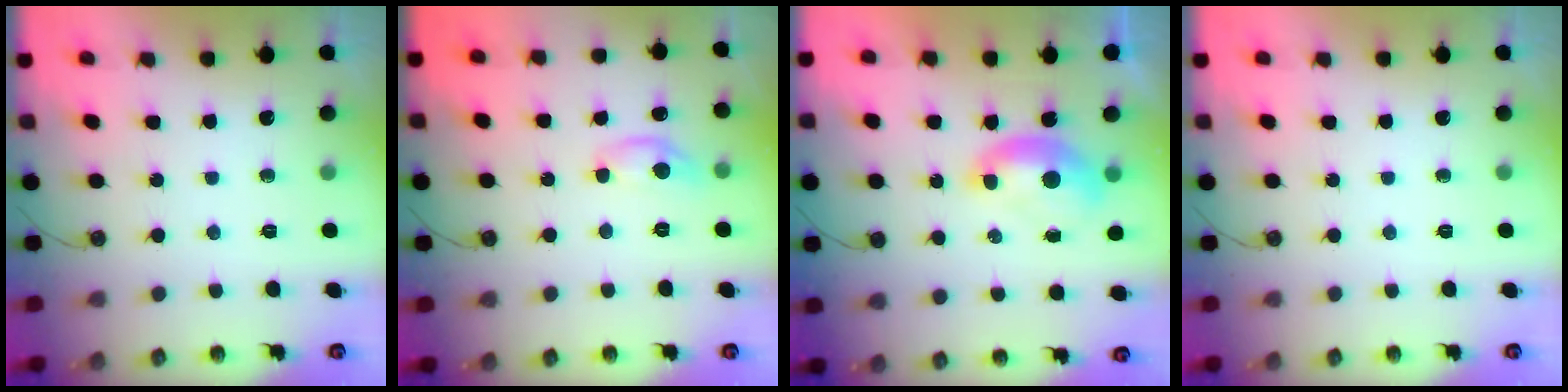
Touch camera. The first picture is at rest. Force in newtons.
{"total": 2.6, "press": 2.6, "slide": 0.2}
{"total": 1.5, "press": 1.4, "slide": 0.6}
{"total": 0.0}